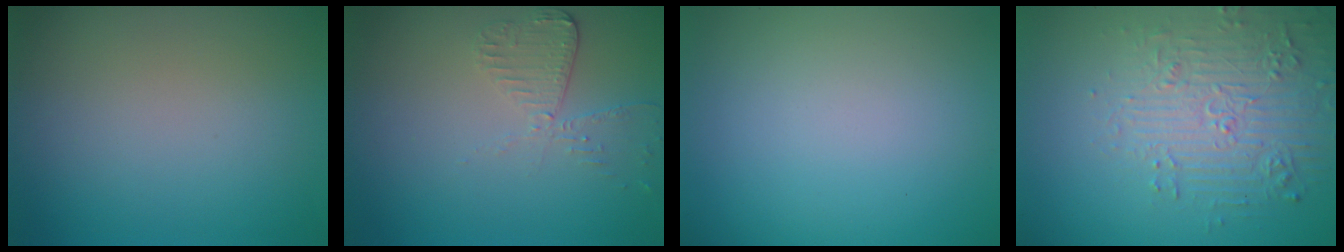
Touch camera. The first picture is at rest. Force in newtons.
{"total": 2.7, "press": 2.4, "slide": 1.2}
{"total": 0.0}
{"total": 4.6, "press": 4.2, "slide": 1.9}